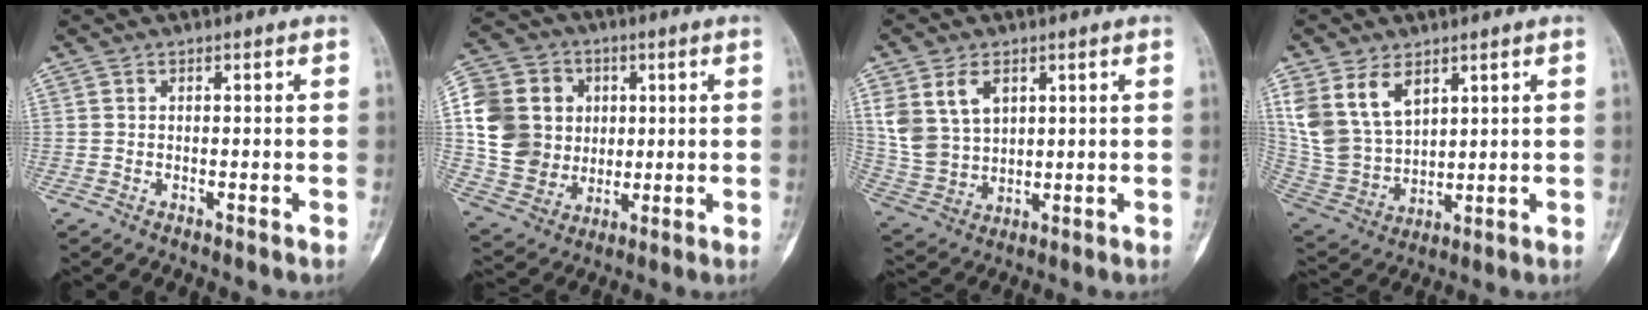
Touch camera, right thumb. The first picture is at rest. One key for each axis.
{"total": 17.8, "fx": 2.6, "fy": 15.4, "fz": 8.6, "tx": -0.141, "ty": 0.010, "tz": 0.059}
{"total": 10.4, "fx": 4.3, "fy": 7.0, "fz": 6.4, "tx": -0.108, "ty": -0.011, "tz": 0.101}
{"total": 13.7, "fx": 6.7, "fy": 8.7, "fz": 8.2, "tx": -0.146, "ty": -0.020, "tz": 0.156}